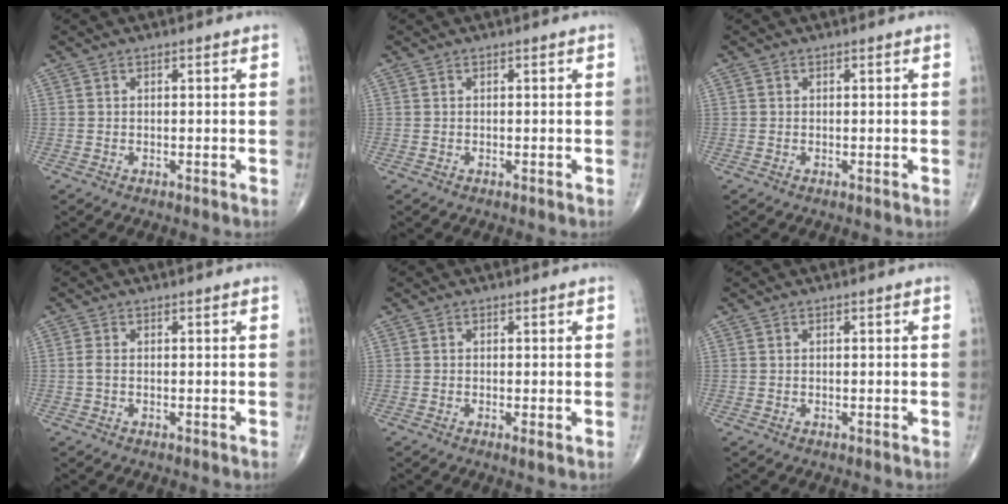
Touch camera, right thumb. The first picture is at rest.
{"total": 0.0}
{"total": 0.0}
{"total": 1.0, "force": [-0.2, 0.4, 0.9], "torque": [-0.024, -0.002, -0.006]}
{"total": 1.1, "force": [-0.3, 0.2, 1.1], "torque": [-0.024, -0.006, -0.008]}
{"total": 0.0}